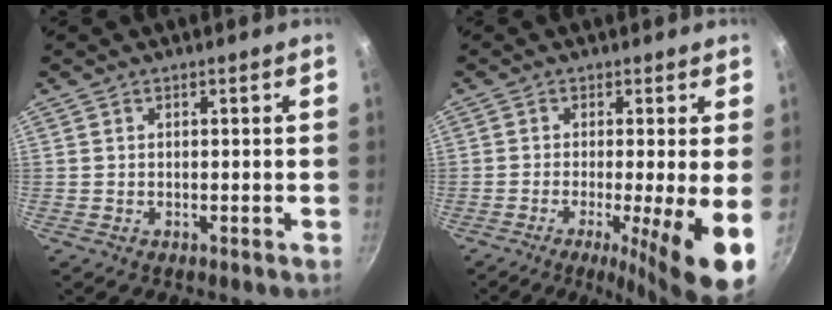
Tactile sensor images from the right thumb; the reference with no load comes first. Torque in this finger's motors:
{"motor_torque": [-0.03, 0.71, 0.16, -0.10, 0.09]}